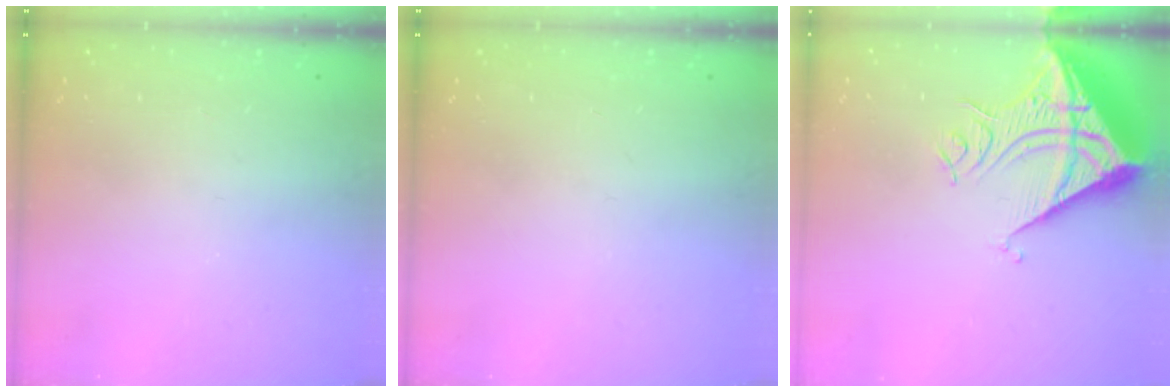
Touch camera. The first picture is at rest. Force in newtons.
{"total": 0.0}
{"total": 14.2, "press": 14.1, "slide": 1.9}